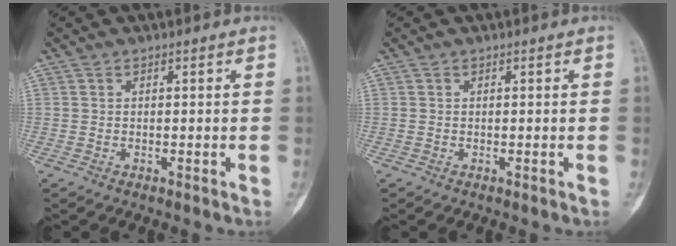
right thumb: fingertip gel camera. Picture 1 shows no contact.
{"total": 0.0}